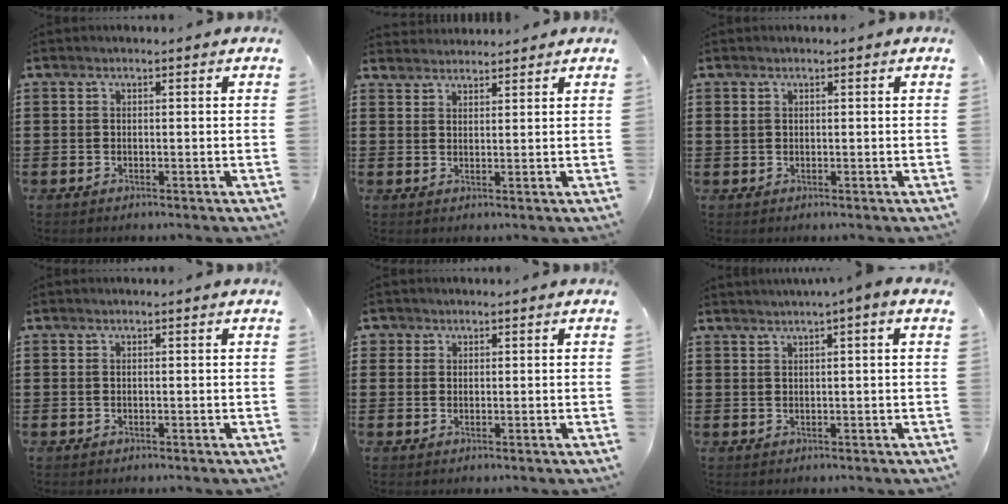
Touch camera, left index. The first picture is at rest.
{"total": 2.3, "force": [2.2, 0.4, -0.3], "torque": [-0.001, -0.002, 0.045]}
{"total": 0.9, "force": [0.3, 0.7, 0.5], "torque": [-0.011, 0.006, 0.005]}
{"total": 0.0}
{"total": 1.3, "force": [0.8, 1.0, 0.2], "torque": [-0.007, 0.005, 0.015]}
{"total": 1.5, "force": [0.8, -0.4, 1.2], "torque": [-0.021, -0.003, 0.014]}